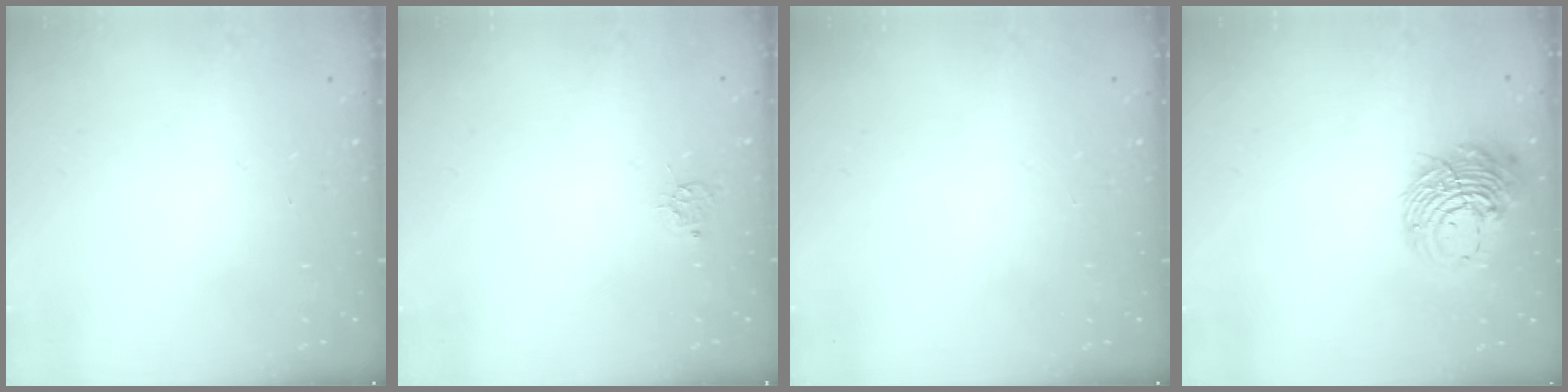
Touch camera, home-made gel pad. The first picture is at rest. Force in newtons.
{"total": 3.8, "press": 3.7, "slide": 0.3}
{"total": 0.0}
{"total": 12.0, "press": 12.0, "slide": 1.3}